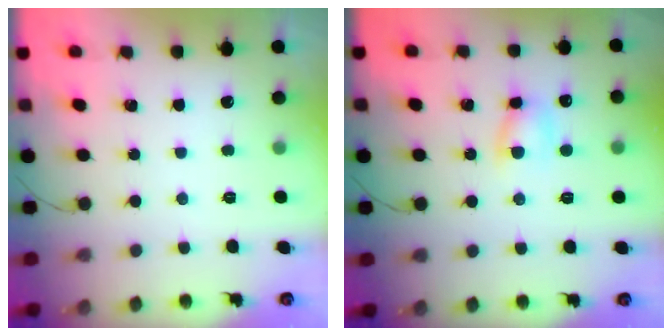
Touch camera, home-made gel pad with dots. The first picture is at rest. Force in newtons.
{"total": 5.6, "press": 5.5, "slide": 1.0}